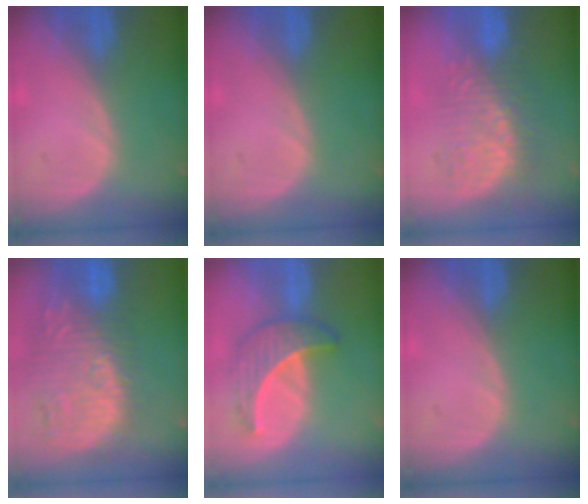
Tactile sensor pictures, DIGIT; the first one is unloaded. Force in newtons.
{"total": 0.0}
{"total": 9.3, "press": 8.4, "slide": 3.9}
{"total": 13.7, "press": 12.2, "slide": 6.3}
{"total": 6.9, "press": 6.3, "slide": 2.9}
{"total": 0.0}